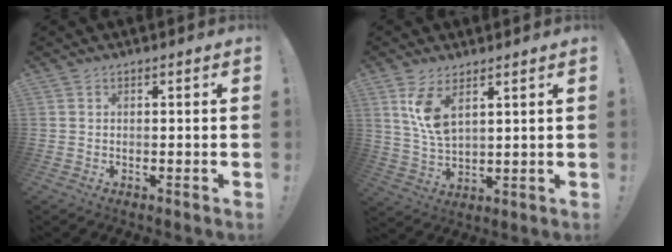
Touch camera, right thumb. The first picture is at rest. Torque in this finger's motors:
{"motor_torque": [0.09, 0.14, 0.13, 0.18, 0.09]}